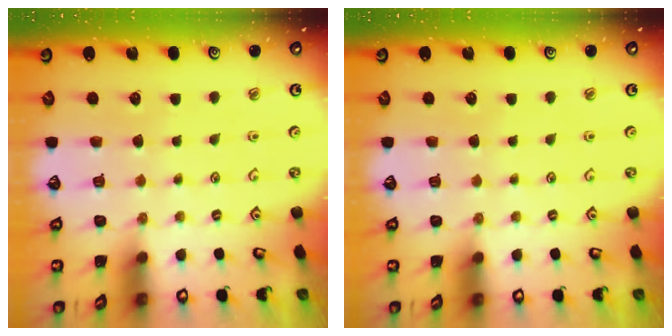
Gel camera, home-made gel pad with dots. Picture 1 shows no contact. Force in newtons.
{"total": 0.0}